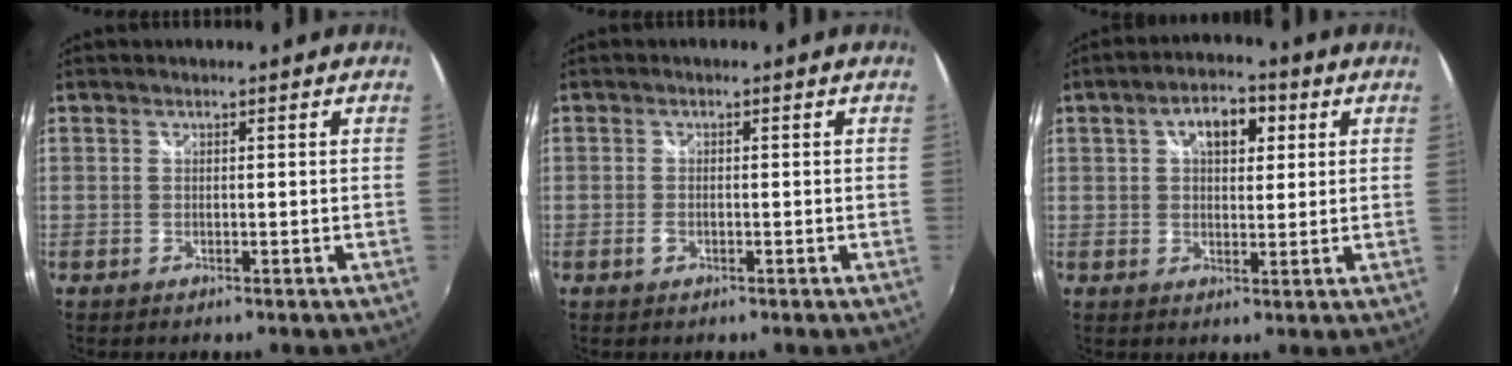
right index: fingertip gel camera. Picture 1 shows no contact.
{"total": 1.6, "force": [-0.6, 0.9, 1.1], "torque": [-0.024, -0.001, -0.012]}
{"total": 7.2, "force": [2.4, 4.1, 5.4], "torque": [-0.088, 0.022, 0.038]}